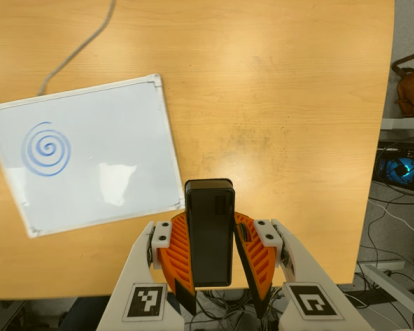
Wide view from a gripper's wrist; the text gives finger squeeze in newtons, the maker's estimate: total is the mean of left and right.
{"total": 5.6, "left": 5.4, "right": 5.8}